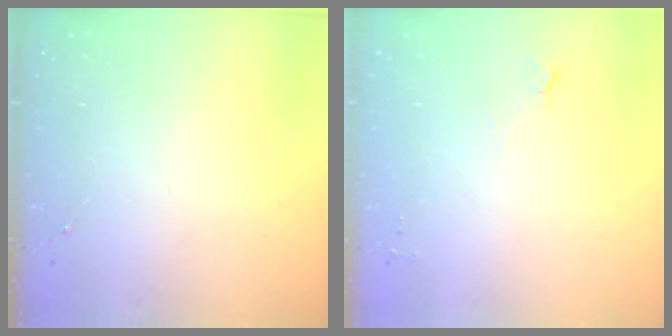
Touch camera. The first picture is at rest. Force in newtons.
{"total": 5.1, "press": 5.1, "slide": 0.6}